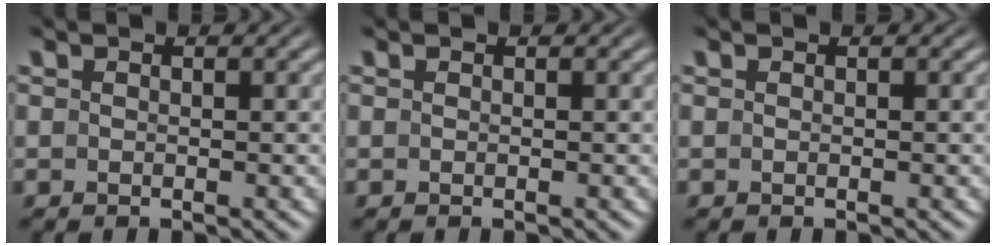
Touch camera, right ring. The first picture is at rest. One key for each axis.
{"total": 0.0}
{"total": 0.0}